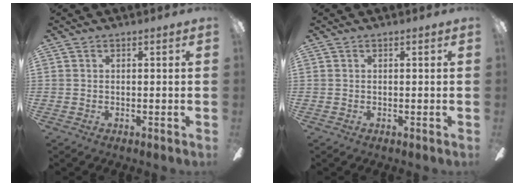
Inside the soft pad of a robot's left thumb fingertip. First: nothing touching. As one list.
[{"total": 0.0}]